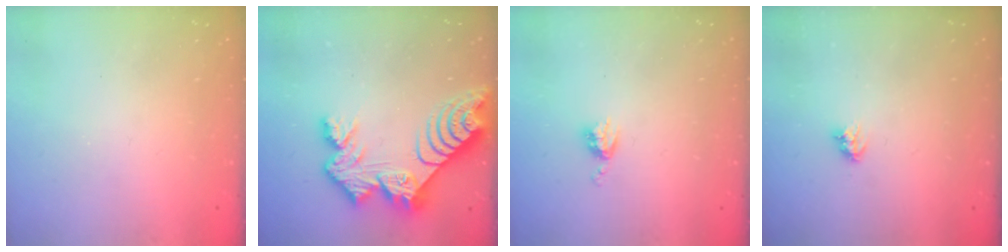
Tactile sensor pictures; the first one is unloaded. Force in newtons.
{"total": 13.8, "press": 13.8, "slide": 1.3}
{"total": 4.1, "press": 4.1, "slide": 0.6}
{"total": 3.4, "press": 3.4, "slide": 0.4}